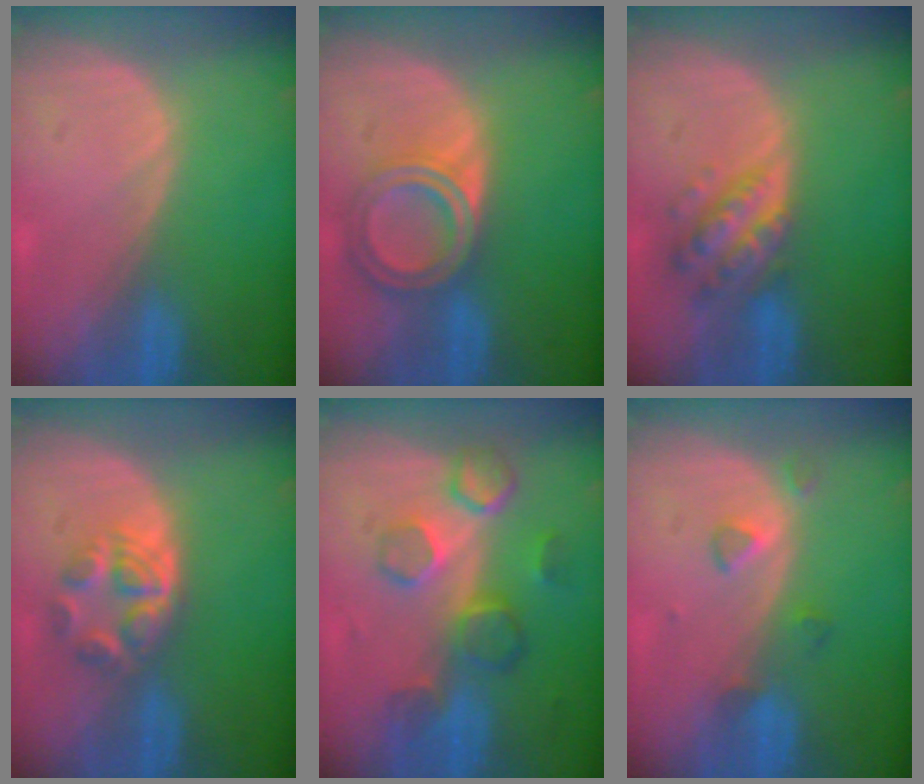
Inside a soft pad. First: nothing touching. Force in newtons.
{"total": 6.7, "press": 5.9, "slide": 3.1}
{"total": 6.4, "press": 5.7, "slide": 2.9}
{"total": 6.1, "press": 5.1, "slide": 3.3}
{"total": 8.5, "press": 7.7, "slide": 3.5}
{"total": 3.0, "press": 2.8, "slide": 0.9}